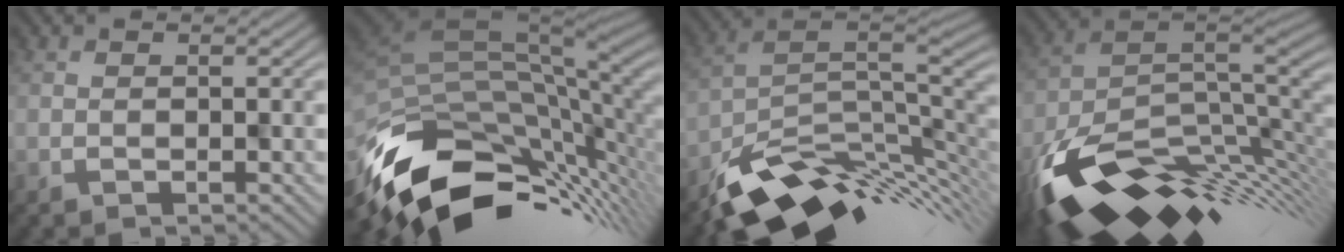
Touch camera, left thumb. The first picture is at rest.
{"total": 15.0, "force": [-4.9, 8.0, 11.7], "torque": [-0.228, -0.038, -0.074]}
{"total": 11.6, "force": [-6.8, 5.1, 7.9], "torque": [-0.134, -0.014, -0.110]}
{"total": 14.8, "force": [-4.2, 7.4, 12.1], "torque": [-0.233, -0.023, -0.068]}